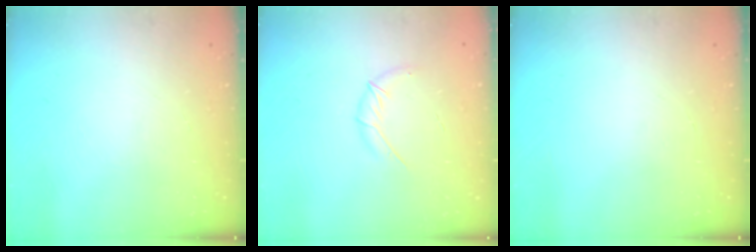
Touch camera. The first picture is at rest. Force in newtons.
{"total": 5.7, "press": 5.6, "slide": 1.2}
{"total": 0.0}